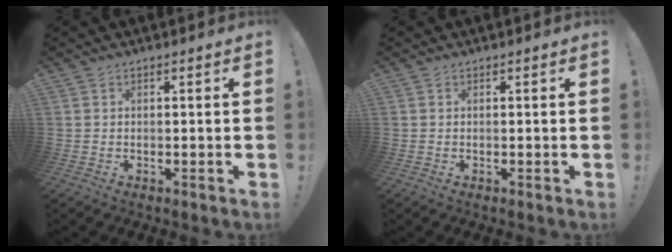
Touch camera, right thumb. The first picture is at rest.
{"total": 0.0}